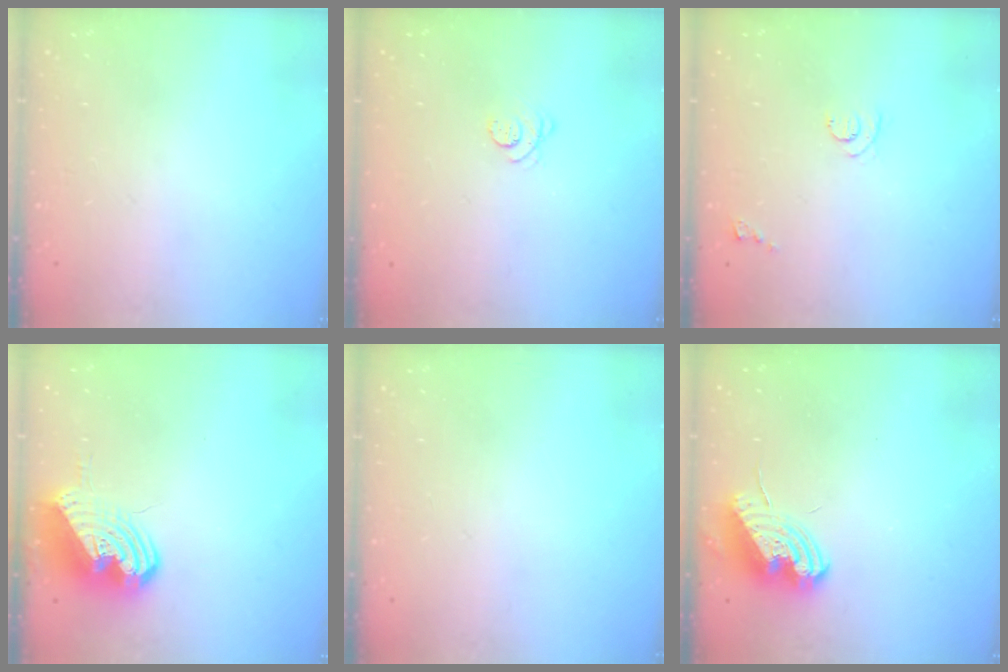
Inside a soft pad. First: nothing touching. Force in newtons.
{"total": 2.8, "press": 2.8, "slide": 0.4}
{"total": 5.0, "press": 4.9, "slide": 0.6}
{"total": 11.6, "press": 11.4, "slide": 1.8}
{"total": 0.0}
{"total": 8.9, "press": 8.9, "slide": 0.4}